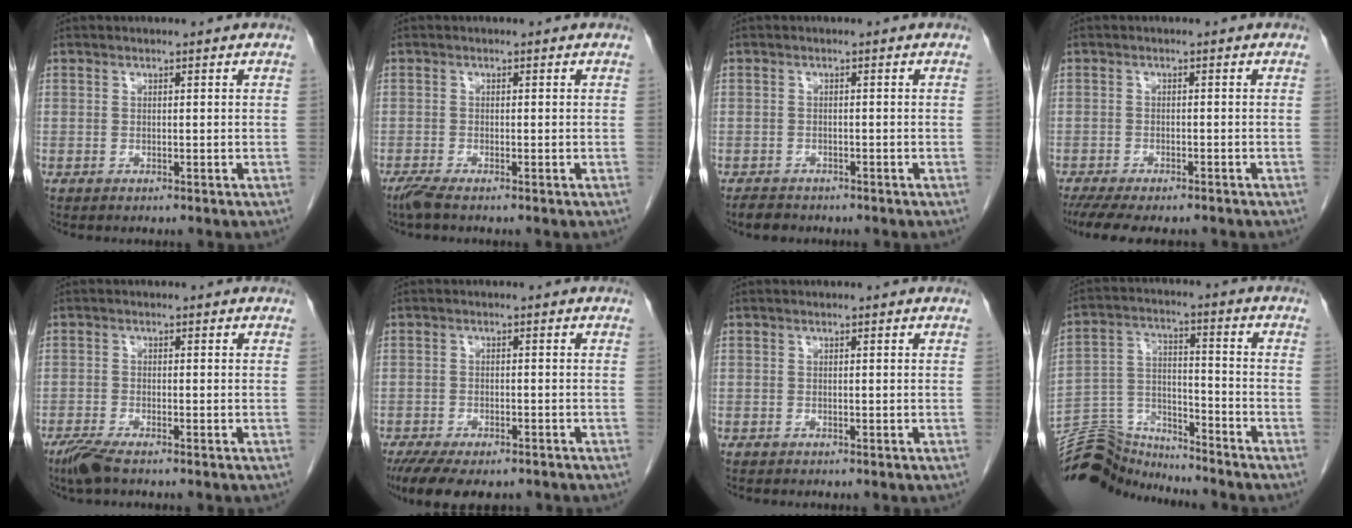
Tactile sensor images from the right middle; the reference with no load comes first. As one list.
[{"total": 1.9, "force": [-1.4, 0.0, 1.2], "torque": [-0.036, -0.009, -0.033]}, {"total": 2.4, "force": [-2.0, 1.1, 0.4], "torque": [-0.016, -0.003, -0.032]}, {"total": 10.2, "force": [-8.5, 2.7, 5.0], "torque": [-0.081, -0.010, -0.122]}, {"total": 3.5, "force": [-2.6, 0.4, 2.2], "torque": [-0.051, -0.010, -0.053]}, {"total": 10.9, "force": [-8.3, 3.9, 5.8], "torque": [-0.096, -0.010, -0.120]}, {"total": 0.0}, {"total": 10.0, "force": [-9.9, 0.8, -0.8], "torque": [0.006, 0.039, -0.184]}]